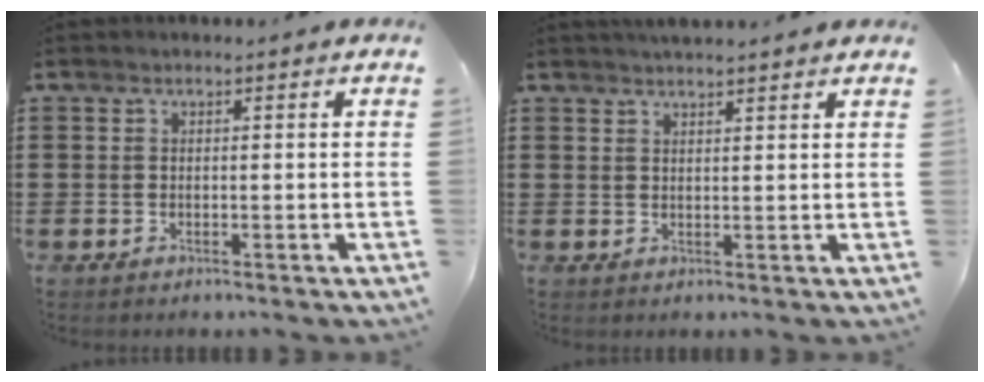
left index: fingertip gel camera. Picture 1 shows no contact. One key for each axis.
{"total": 2.1, "fx": 2.0, "fy": 0.0, "fz": 0.4, "tx": -0.012, "ty": 0.000, "tz": 0.039}